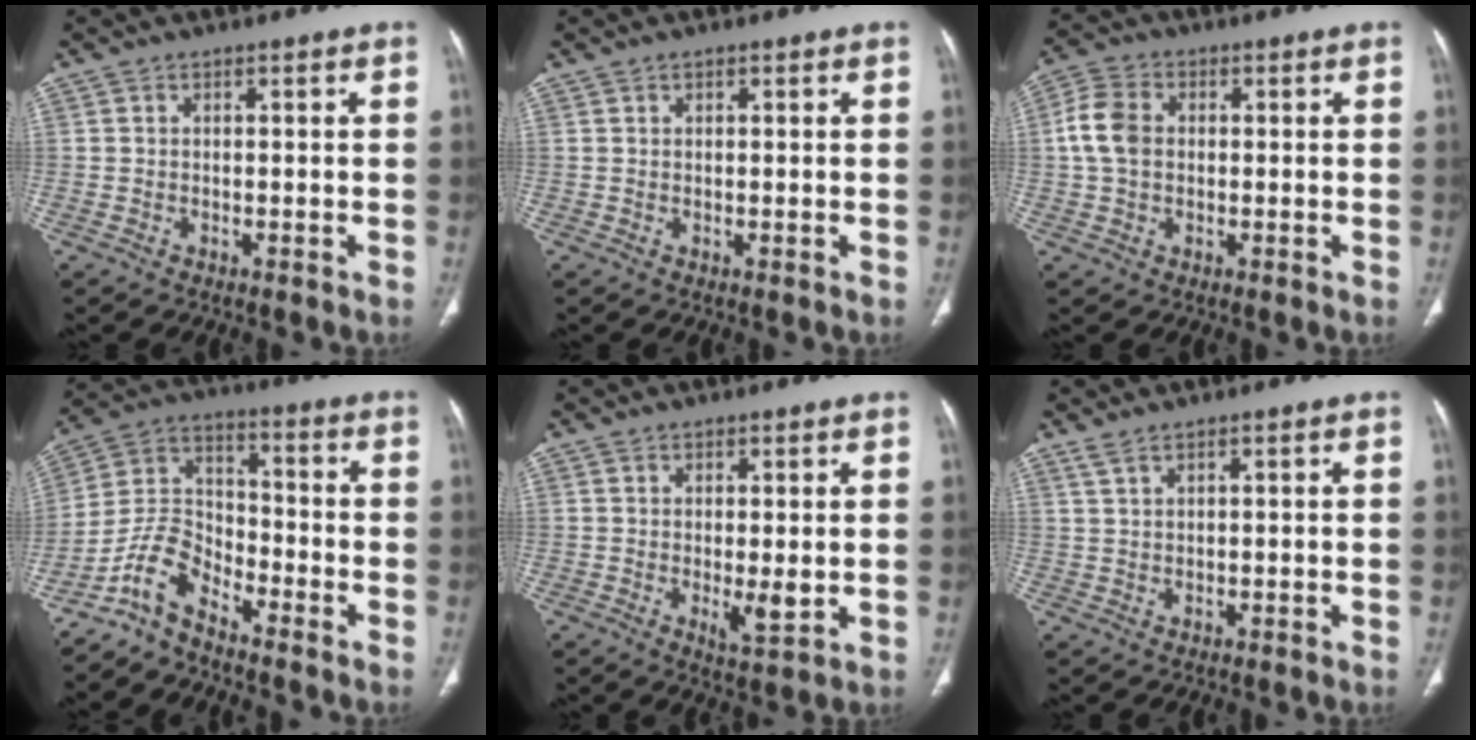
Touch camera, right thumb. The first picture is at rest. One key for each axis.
{"total": 0.5, "fx": 0.4, "fy": 0.2, "fz": 0.3, "tx": 0.000, "ty": 0.000, "tz": 0.005}
{"total": 6.8, "fx": 0.3, "fy": 5.1, "fz": 4.5, "tx": -0.095, "ty": 0.015, "tz": 0.002}
{"total": 7.9, "fx": -6.4, "fy": 3.3, "fz": 3.5, "tx": -0.067, "ty": 0.065, "tz": -0.139}
{"total": 3.8, "fx": 0.0, "fy": 1.2, "fz": 3.6, "tx": -0.054, "ty": -0.015, "tz": 0.007}
{"total": 1.6, "fx": 1.4, "fy": 0.1, "fz": 0.8, "tx": -0.018, "ty": 0.002, "tz": 0.036}